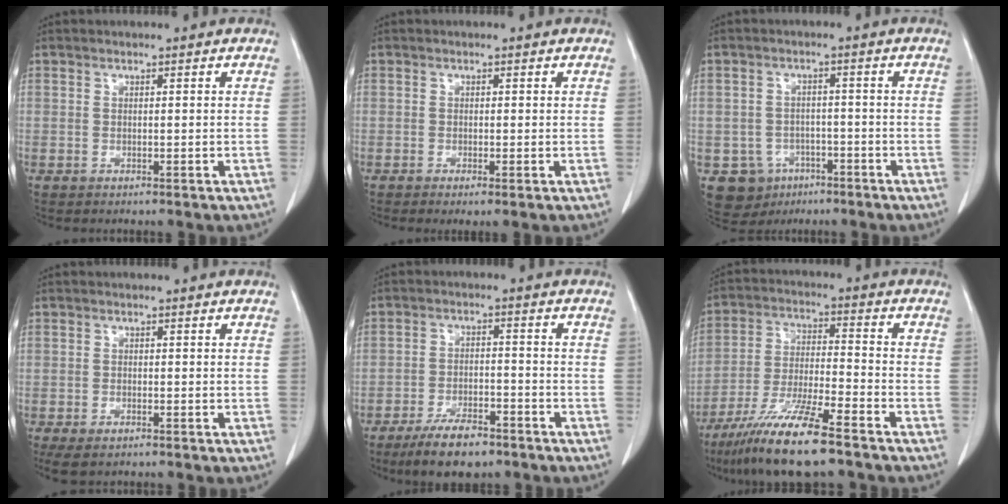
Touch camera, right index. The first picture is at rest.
{"total": 1.3, "force": [-0.5, 0.2, 1.2], "torque": [-0.020, -0.003, -0.007]}
{"total": 6.7, "force": [-3.3, 5.8, 1.0], "torque": [-0.021, 0.009, -0.041]}
{"total": 3.7, "force": [-2.6, 1.5, 2.2], "torque": [-0.041, -0.010, -0.040]}
{"total": 8.4, "force": [-6.3, 2.8, 4.9], "torque": [-0.087, -0.009, -0.106]}
{"total": 13.6, "force": [-9.8, 0.8, 9.3], "torque": [-0.184, -0.038, -0.178]}